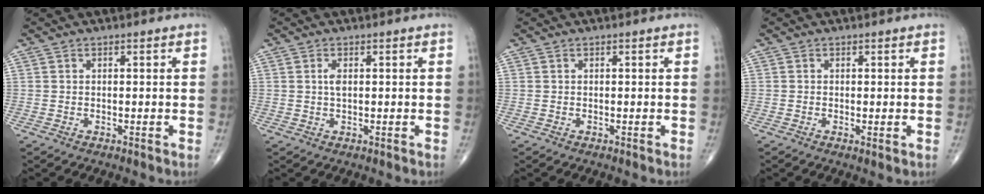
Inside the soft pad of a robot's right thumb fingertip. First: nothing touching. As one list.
[{"total": 1.6, "force": [0.4, 0.8, 1.4], "torque": [-0.029, 0.001, 0.008]}, {"total": 0.0}, {"total": 0.9, "force": [-0.1, 0.2, 0.9], "torque": [-0.021, -0.005, -0.005]}]